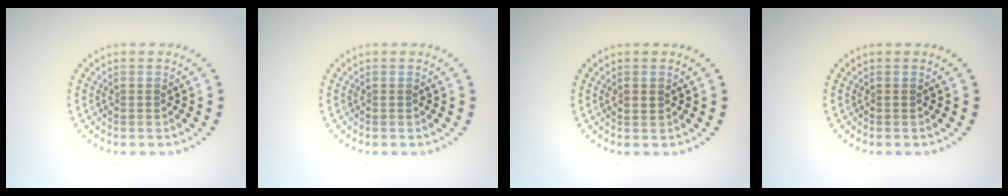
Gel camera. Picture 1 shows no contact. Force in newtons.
{"total": 0.0}
{"total": 1.4, "press": 1.4, "slide": 0.0}
{"total": 0.0}